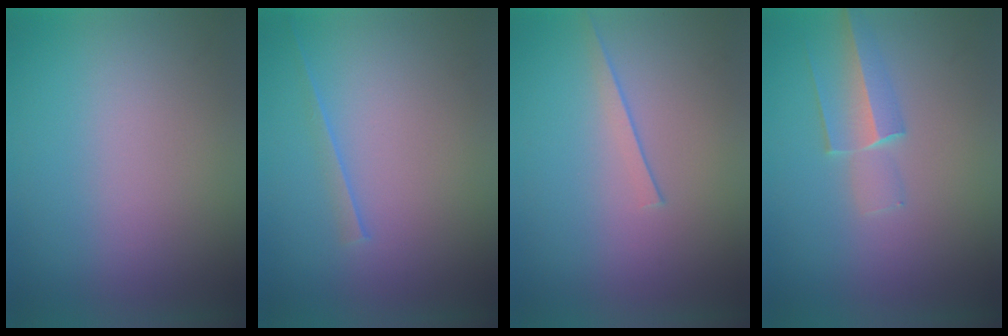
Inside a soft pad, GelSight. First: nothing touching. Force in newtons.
{"total": 1.7}
{"total": 1.1}
{"total": 1.8}